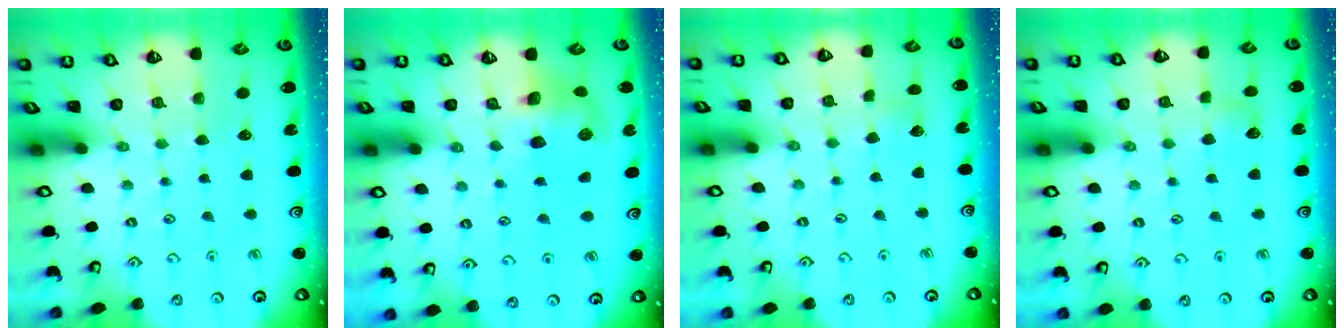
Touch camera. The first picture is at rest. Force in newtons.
{"total": 7.5, "press": 7.5, "slide": 0.4}
{"total": 2.4, "press": 2.4, "slide": 0.2}
{"total": 4.5, "press": 4.5, "slide": 0.6}